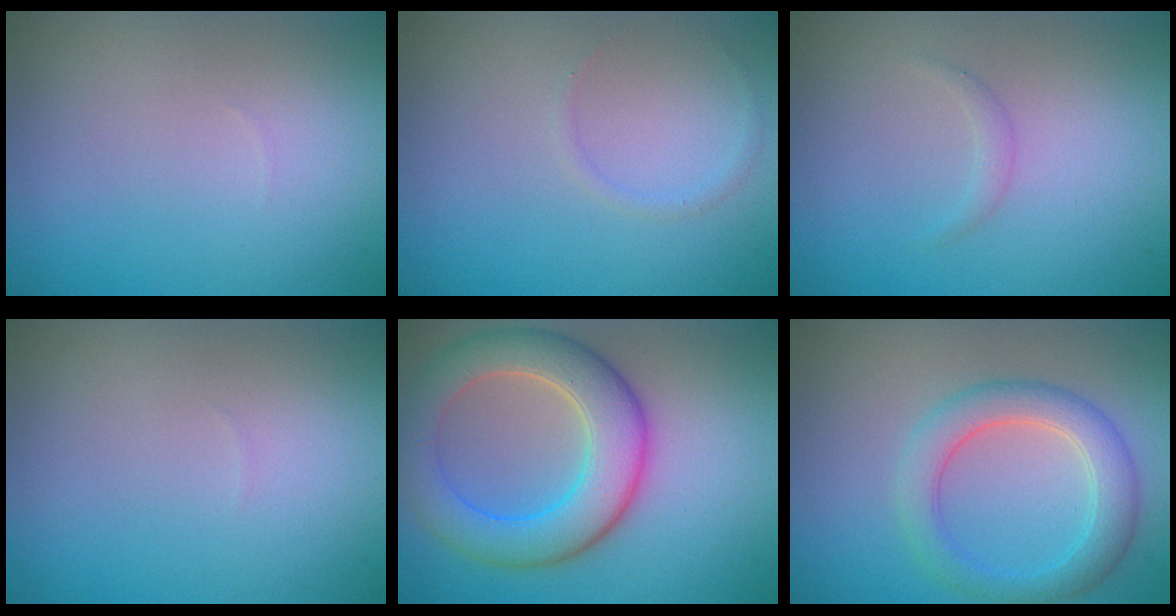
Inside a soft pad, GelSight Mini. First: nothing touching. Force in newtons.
{"total": 0.6, "press": 0.6, "slide": 0.0}
{"total": 0.8, "press": 0.8, "slide": 0.1}
{"total": 0.0}
{"total": 7.3, "press": 7.3, "slide": 0.4}
{"total": 2.9, "press": 2.9, "slide": 0.3}